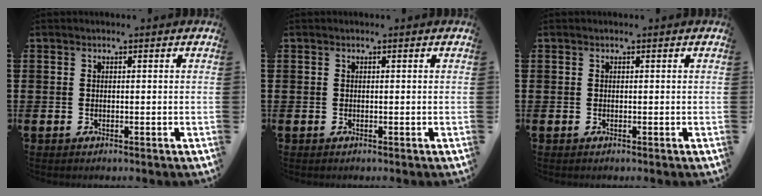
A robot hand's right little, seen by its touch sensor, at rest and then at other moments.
{"total": 0.0}
{"total": 0.0}